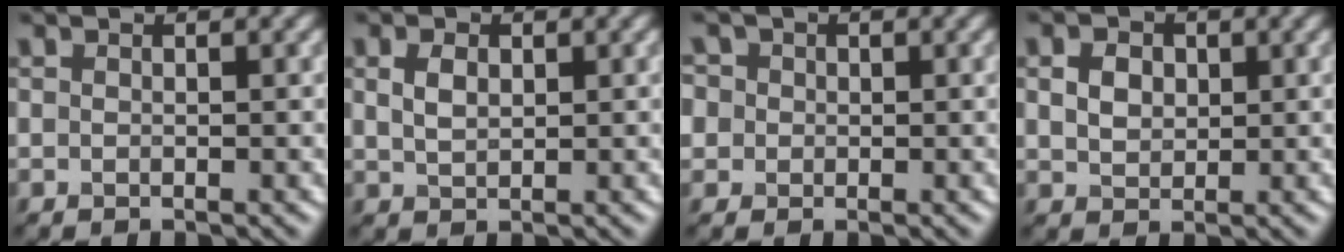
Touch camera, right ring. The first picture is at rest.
{"total": 2.0, "force": [0.7, 1.2, 1.4], "torque": [-0.030, 0.000, 0.015]}
{"total": 4.5, "force": [1.6, 3.9, 1.8], "torque": [-0.038, 0.027, 0.004]}
{"total": 2.5, "force": [0.7, 1.9, 1.4], "torque": [-0.029, -0.001, 0.011]}